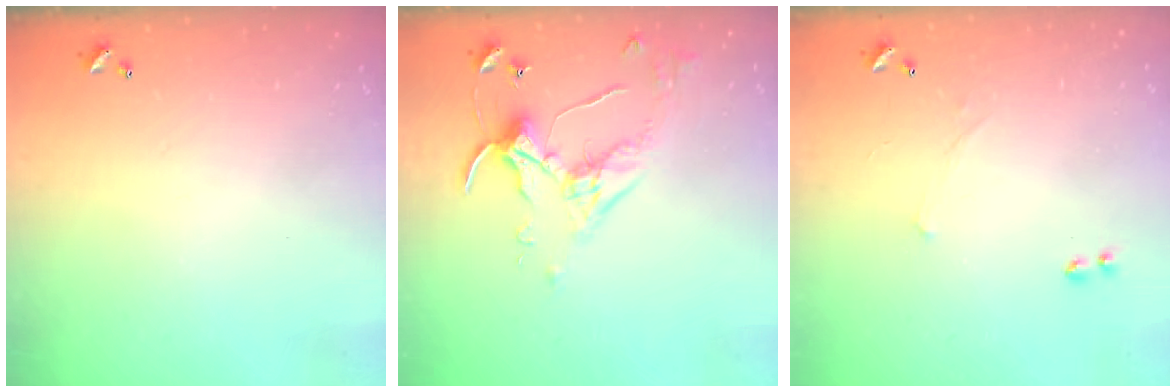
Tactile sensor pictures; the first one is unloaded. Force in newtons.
{"total": 4.0, "press": 3.9, "slide": 0.5}
{"total": 1.7, "press": 1.7, "slide": 0.4}